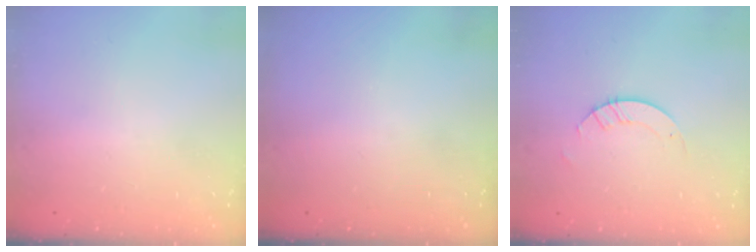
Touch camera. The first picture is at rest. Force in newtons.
{"total": 0.0}
{"total": 2.9, "press": 2.9, "slide": 0.3}